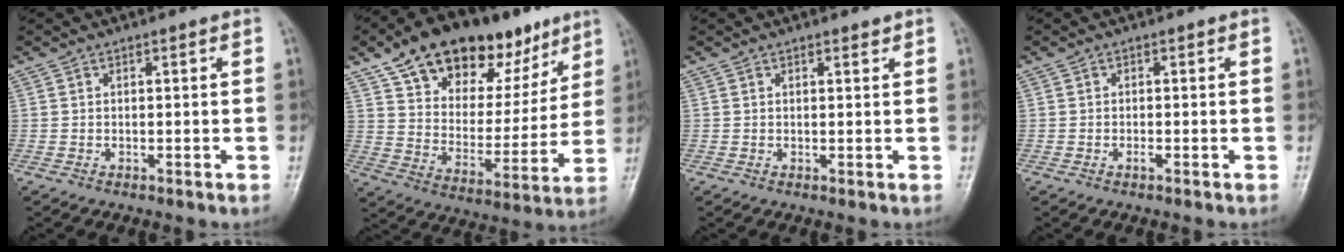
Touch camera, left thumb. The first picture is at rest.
{"total": 24.5, "force": [15.0, 13.1, 14.4], "torque": [-0.184, -0.024, 0.246]}
{"total": 0.9, "force": [0.7, 0.3, 0.4], "torque": [-0.006, -0.005, 0.011]}
{"total": 0.7, "force": [-0.4, 0.3, 0.5], "torque": [-0.010, 0.003, -0.007]}